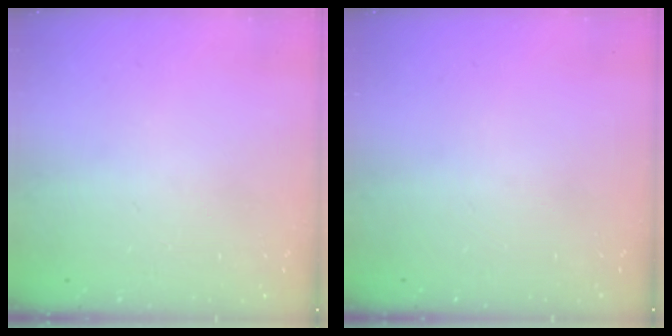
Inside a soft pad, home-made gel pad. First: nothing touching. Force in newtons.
{"total": 0.0}